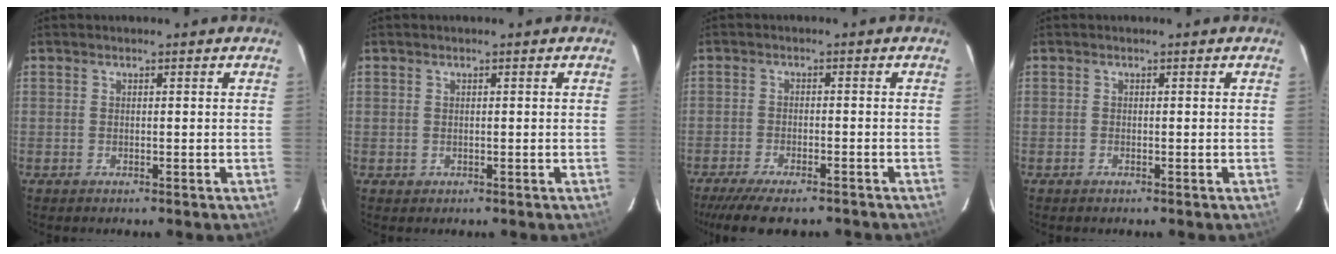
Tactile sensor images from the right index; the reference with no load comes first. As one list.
[{"total": 0.5, "force": [0.0, 0.5, 0.0], "torque": [0.003, 0.002, 0.001]}, {"total": 10.8, "force": [-8.9, 2.6, 5.4], "torque": [-0.126, -0.028, -0.146]}, {"total": 0.0}]